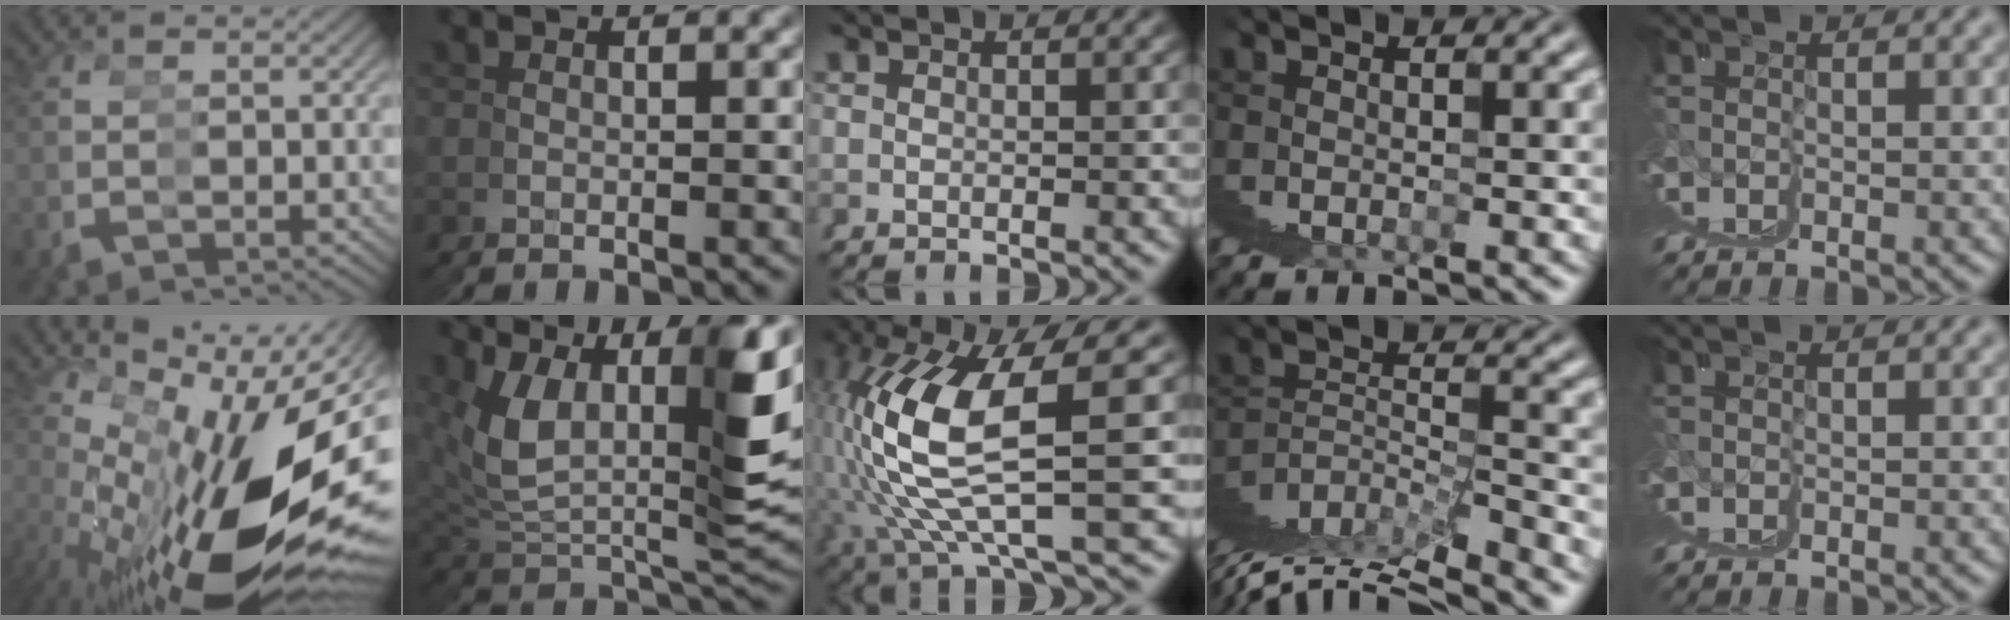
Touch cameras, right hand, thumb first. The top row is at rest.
{"thumb": {"total": 20.8, "force": [-2.2, 12.4, 16.5], "torque": [-0.283, -0.059, 0.000]}, "index": {"total": 11.6, "force": [2.0, 7.1, 8.9], "torque": [-0.171, -0.018, 0.044]}, "middle": {"total": 12.7, "force": [0.5, 5.7, 11.3], "torque": [-0.237, -0.020, 0.031]}, "ring": {"total": 2.8, "force": [0.0, 0.8, 2.7], "torque": [-0.013, 0.016, -0.011]}}